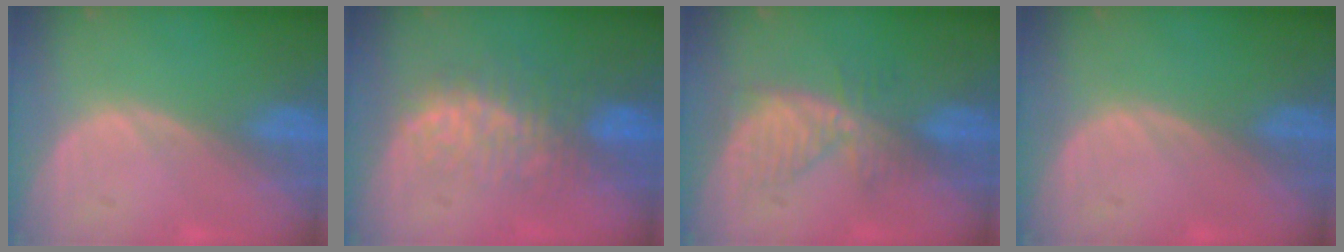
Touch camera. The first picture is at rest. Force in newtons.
{"total": 8.3, "press": 7.6, "slide": 3.4}
{"total": 5.8, "press": 5.8, "slide": 0.2}
{"total": 0.0}